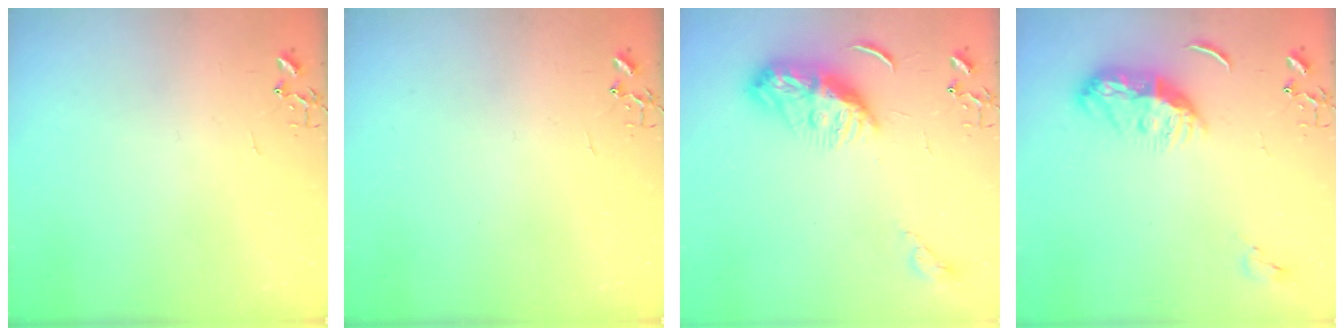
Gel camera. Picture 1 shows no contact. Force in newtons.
{"total": 0.0}
{"total": 10.9, "press": 10.9, "slide": 0.4}
{"total": 11.6, "press": 11.6, "slide": 0.3}